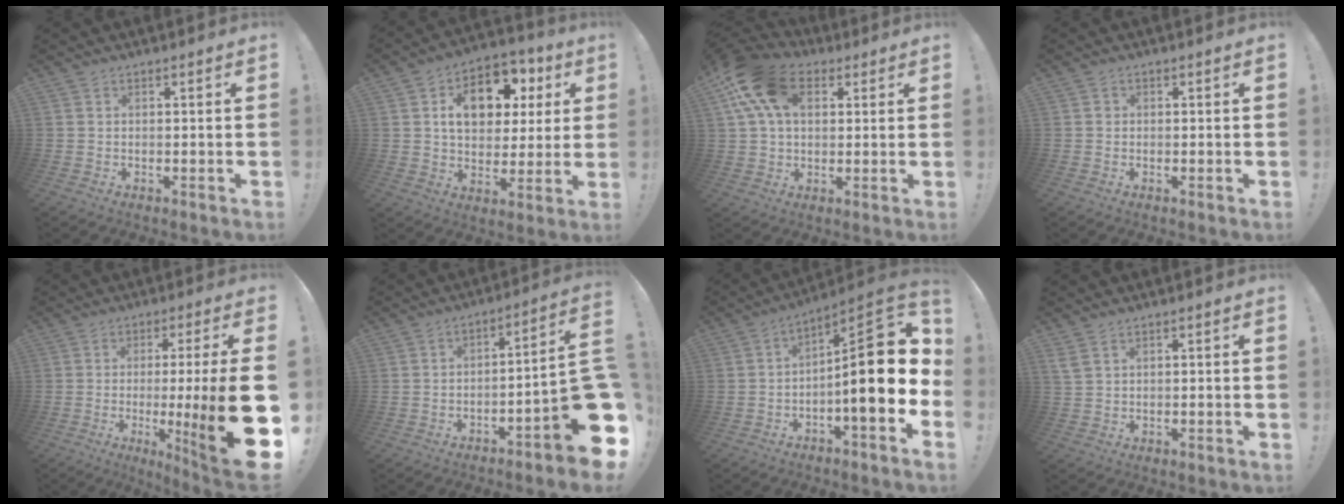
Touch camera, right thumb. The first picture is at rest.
{"total": 15.3, "force": [4.9, 10.6, 9.8], "torque": [-0.143, -0.011, 0.090]}
{"total": 17.1, "force": [6.4, 11.5, 10.9], "torque": [-0.209, -0.012, 0.119]}
{"total": 0.8, "force": [-0.1, 0.8, 0.2], "torque": [-0.004, 0.004, -0.001]}
{"total": 19.3, "force": [-1.9, 0.3, 19.2], "torque": [-0.301, -0.025, -0.024]}
{"total": 12.9, "force": [-5.8, 1.4, 11.5], "torque": [-0.138, 0.015, -0.096]}
{"total": 19.2, "force": [-1.3, 5.2, 18.4], "torque": [-0.279, 0.013, -0.018]}
{"total": 2.5, "force": [1.4, 0.9, 1.9], "torque": [-0.045, 0.000, 0.028]}